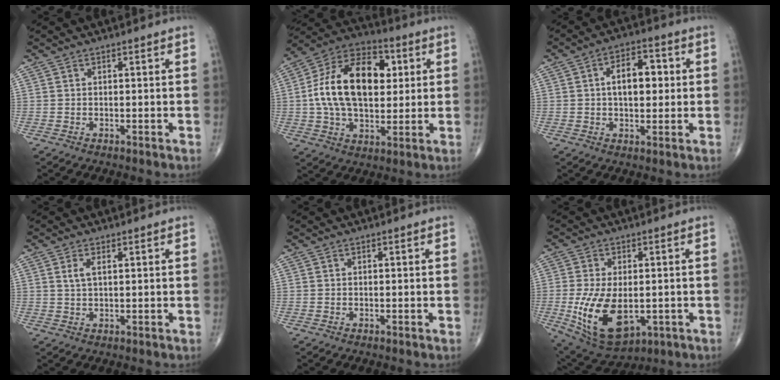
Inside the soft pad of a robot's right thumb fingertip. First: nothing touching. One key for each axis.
{"total": 20.4, "fx": 3.0, "fy": 12.6, "fz": 15.8, "tx": -0.252, "ty": 0.017, "tz": 0.047}
{"total": 9.0, "fx": 1.0, "fy": 5.1, "fz": 7.3, "tx": -0.091, "ty": 0.014, "tz": 0.013}
{"total": 2.6, "fx": 1.0, "fy": 1.1, "fz": 2.1, "tx": -0.045, "ty": 0.001, "tz": 0.023}
{"total": 0.0}
{"total": 14.9, "fx": -2.7, "fy": 8.4, "fz": 12.0, "tx": -0.221, "ty": -0.013, "tz": -0.021}